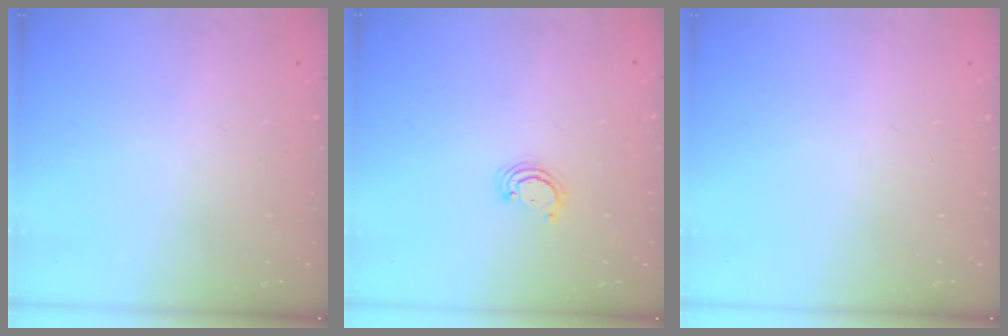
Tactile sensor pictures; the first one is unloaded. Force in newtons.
{"total": 2.9, "press": 2.8, "slide": 0.3}
{"total": 0.0}